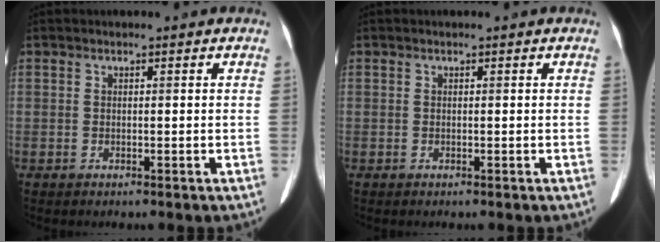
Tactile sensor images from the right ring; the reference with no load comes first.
{"total": 0.0}